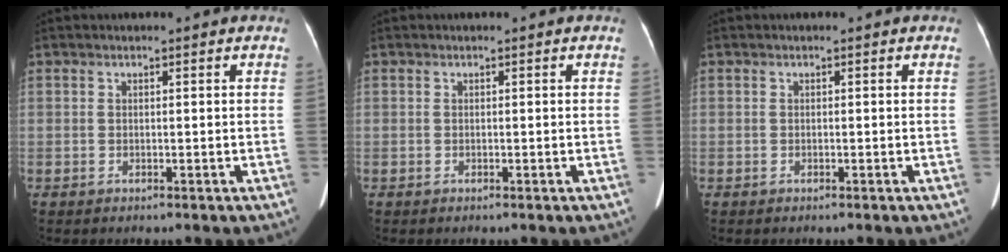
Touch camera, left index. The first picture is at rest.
{"total": 0.0}
{"total": 0.0}